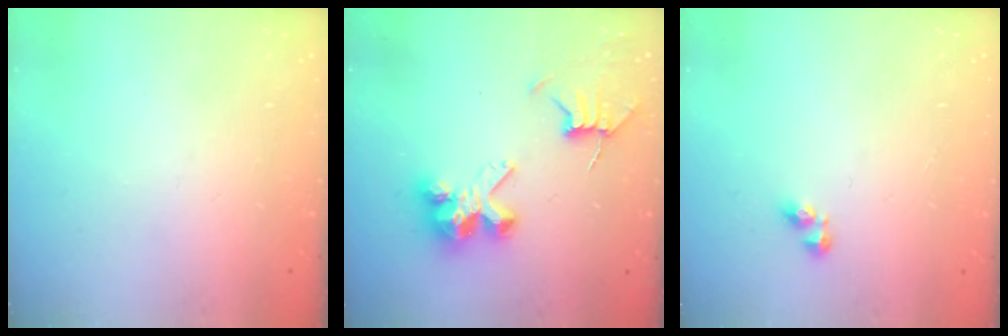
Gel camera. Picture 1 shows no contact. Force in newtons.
{"total": 8.7, "press": 8.6, "slide": 0.7}
{"total": 3.6, "press": 3.6, "slide": 0.5}